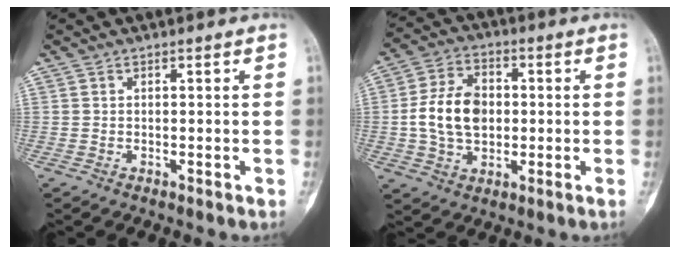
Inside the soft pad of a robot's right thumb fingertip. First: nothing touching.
{"total": 11.2, "force": [-0.2, 7.6, 8.2], "torque": [-0.141, 0.014, -0.006]}